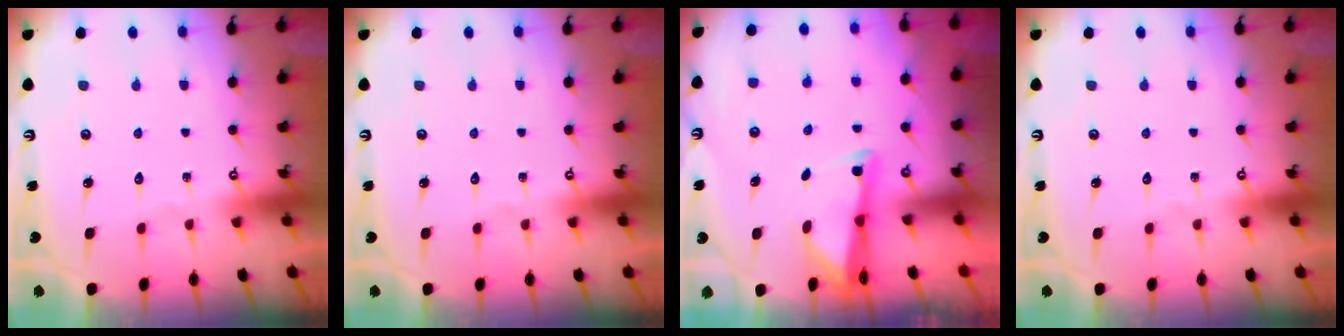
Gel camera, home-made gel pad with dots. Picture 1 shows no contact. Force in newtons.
{"total": 0.0}
{"total": 2.5, "press": 2.5, "slide": 0.5}
{"total": 0.0}